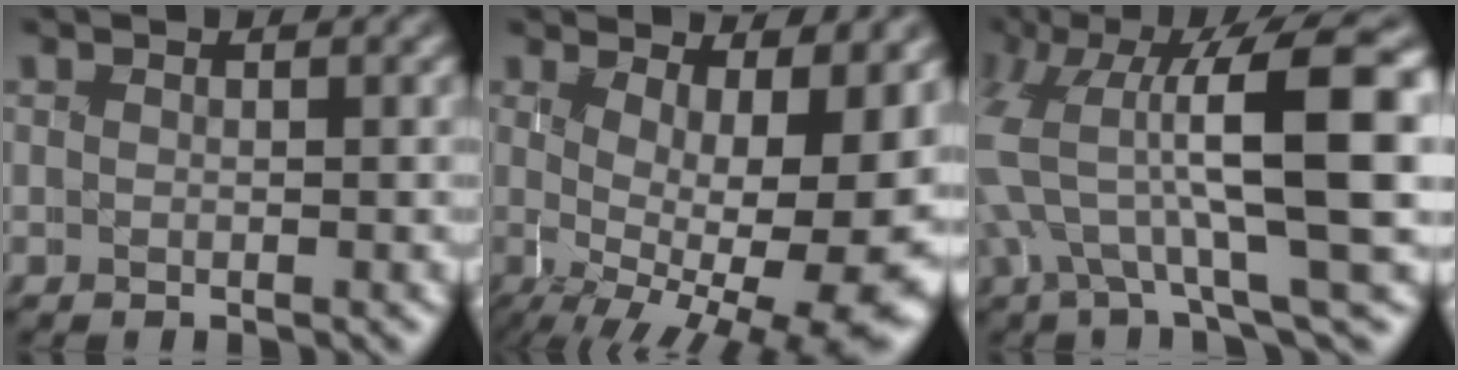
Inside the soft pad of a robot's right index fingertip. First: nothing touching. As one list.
[{"total": 10.8, "force": [-0.9, 4.4, 9.8], "torque": [-0.129, -0.039, 0.013]}, {"total": 12.0, "force": [2.4, 4.6, 10.8], "torque": [-0.173, 0.007, 0.036]}]